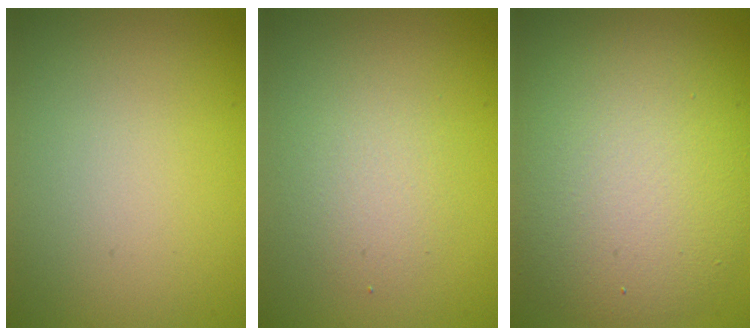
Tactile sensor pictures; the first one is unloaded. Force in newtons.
{"total": 2.2, "press": 2.2, "slide": 0.1}
{"total": 9.3, "press": 9.3, "slide": 0.7}